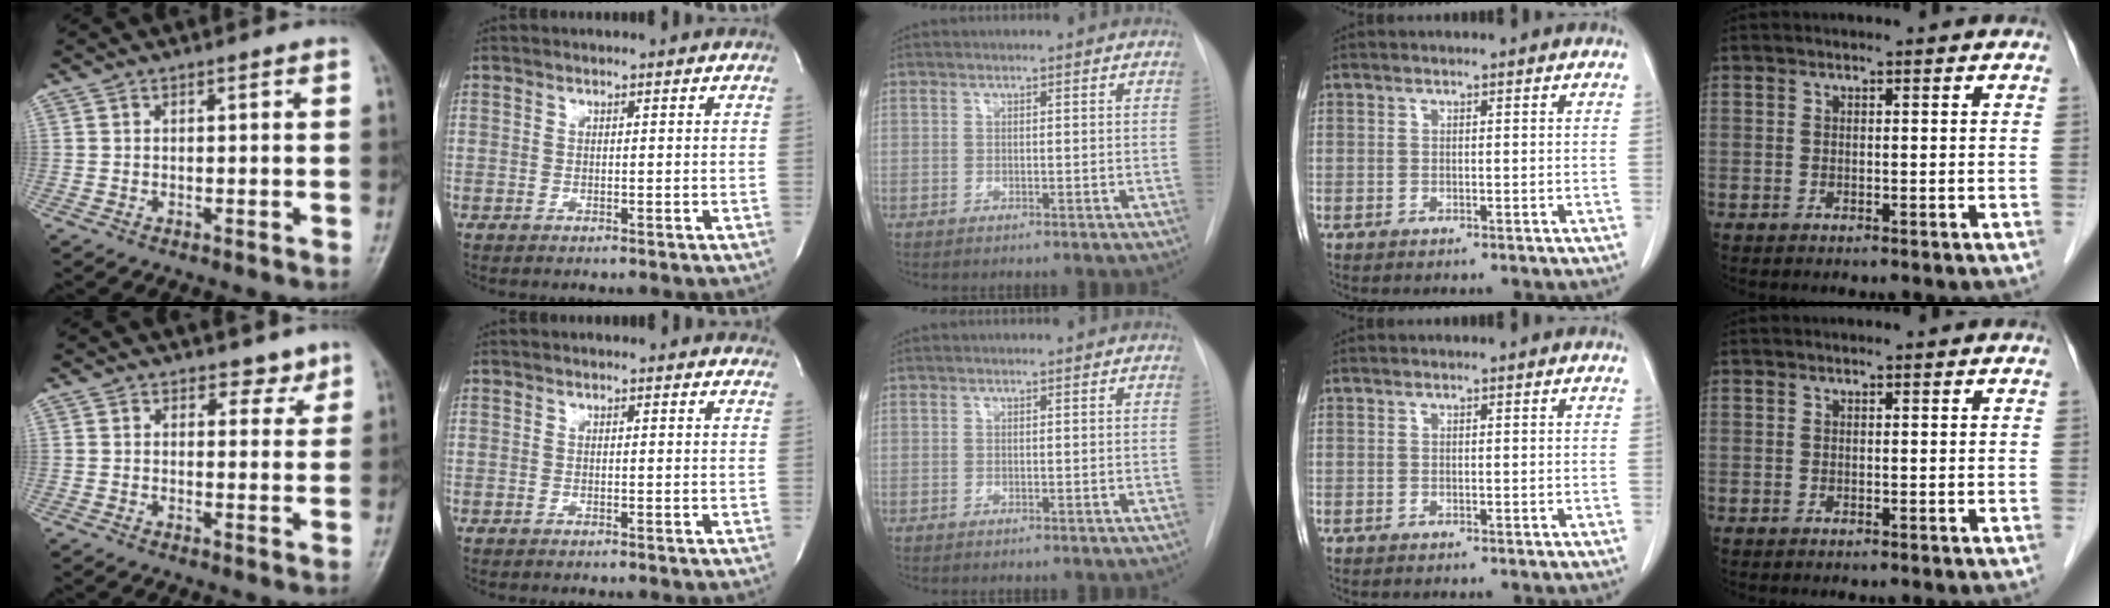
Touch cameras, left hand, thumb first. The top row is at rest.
{"thumb": {"total": 3.3, "force": [2.5, 2.0, 0.7], "torque": [0.019, -0.014, 0.031]}, "index": {"total": 5.1, "force": [4.7, 1.5, 1.4], "torque": [-0.011, 0.007, 0.037]}}